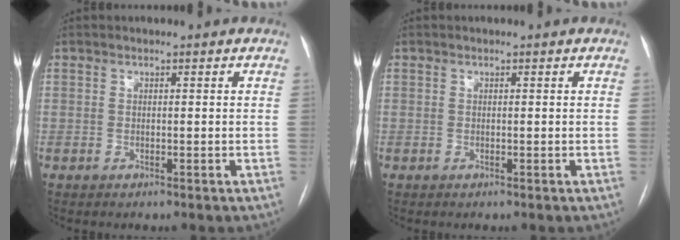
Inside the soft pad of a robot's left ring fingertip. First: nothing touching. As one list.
[{"total": 0.0}]